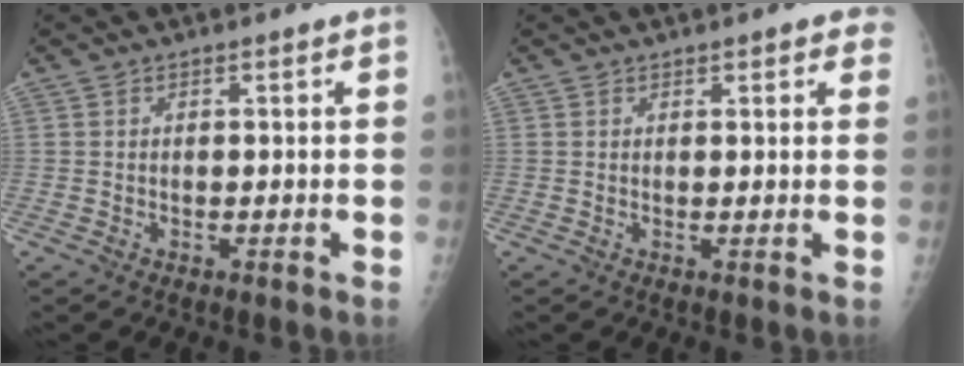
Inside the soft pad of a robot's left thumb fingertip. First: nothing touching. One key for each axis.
{"total": 3.1, "fx": 2.2, "fy": 1.2, "fz": 1.8, "tx": 0.000, "ty": 0.000, "tz": 0.023}